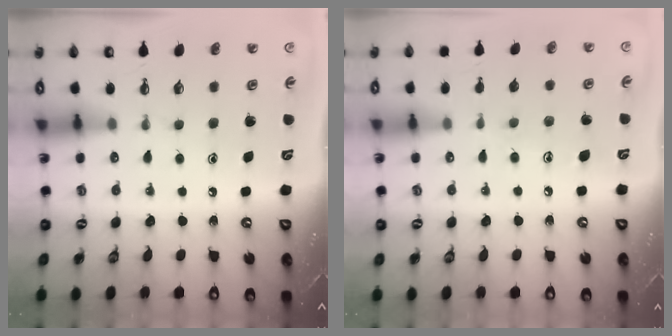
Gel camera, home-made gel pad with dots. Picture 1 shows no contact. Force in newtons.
{"total": 6.5, "press": 6.5, "slide": 0.6}